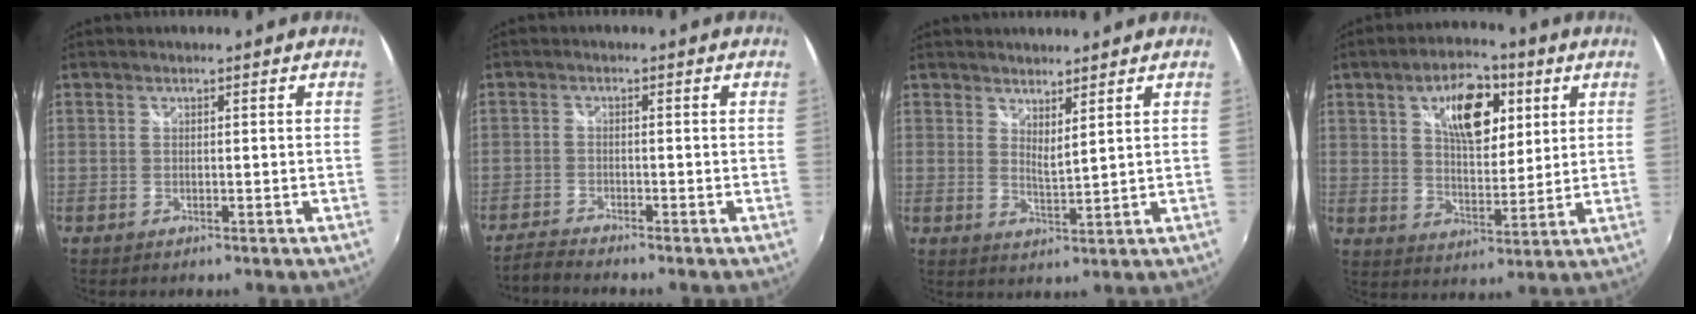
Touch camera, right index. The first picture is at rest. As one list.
[{"total": 3.2, "force": [-3.1, -0.1, 0.4], "torque": [-0.020, -0.012, -0.065]}, {"total": 3.1, "force": [2.8, -0.1, 1.4], "torque": [-0.023, -0.003, 0.044]}, {"total": 12.6, "force": [5.1, 6.5, 9.6], "torque": [-0.147, 0.015, 0.084]}]